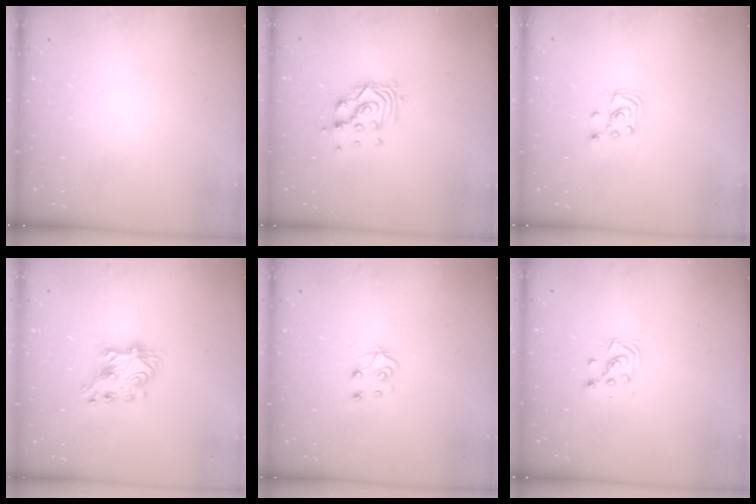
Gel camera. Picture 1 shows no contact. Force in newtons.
{"total": 9.3, "press": 9.3, "slide": 0.9}
{"total": 2.4, "press": 2.4, "slide": 0.2}
{"total": 7.6, "press": 7.6, "slide": 0.7}
{"total": 4.8, "press": 4.8, "slide": 0.4}
{"total": 3.6, "press": 3.6, "slide": 0.2}